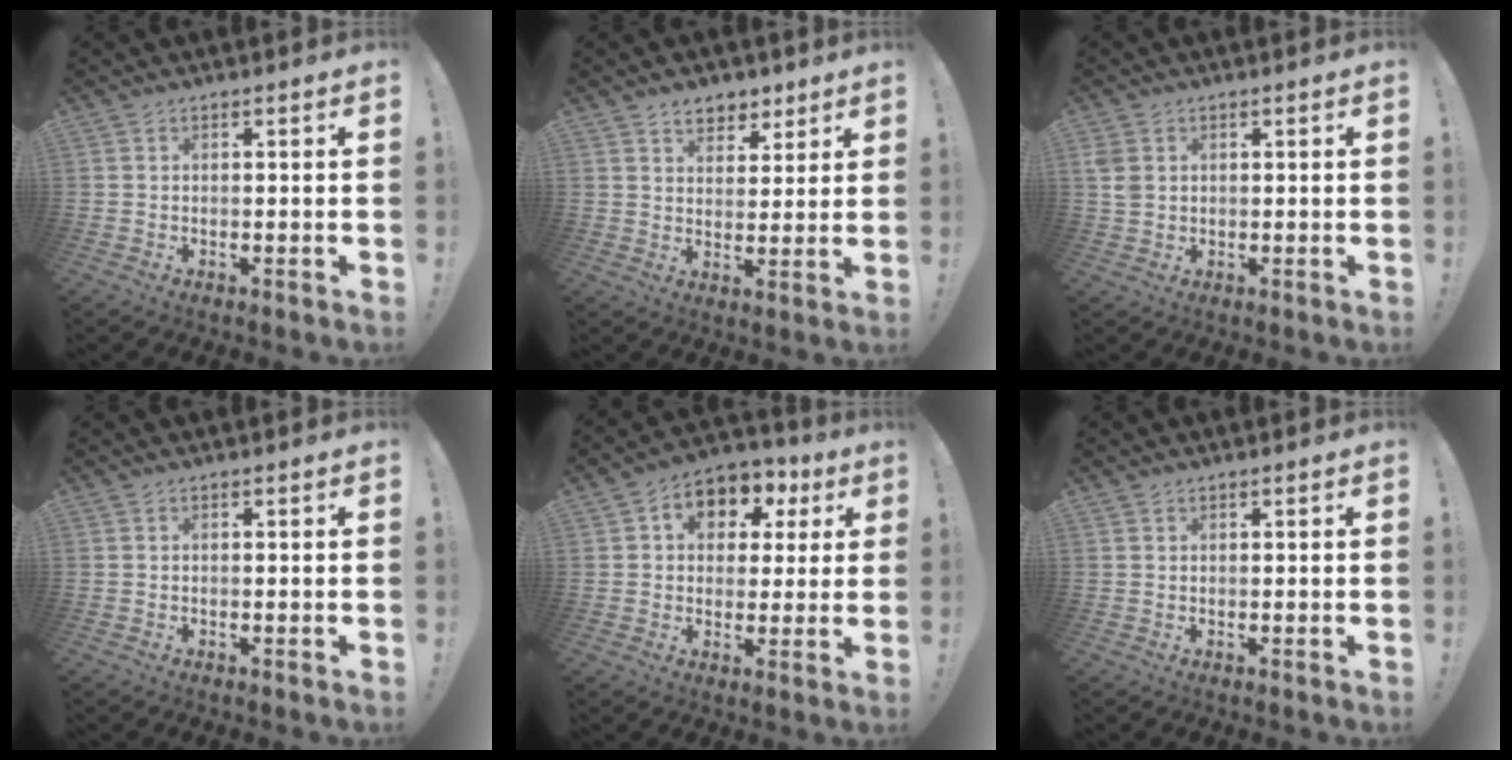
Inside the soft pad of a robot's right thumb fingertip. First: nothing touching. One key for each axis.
{"total": 7.1, "fx": 4.9, "fy": 4.9, "fz": 1.8, "tx": -0.010, "ty": -0.034, "tz": 0.091}
{"total": 4.0, "fx": 1.5, "fy": 3.0, "fz": 2.3, "tx": -0.036, "ty": -0.004, "tz": 0.027}
{"total": 0.0}
{"total": 8.8, "fx": 2.5, "fy": 7.4, "fz": 3.9, "tx": -0.059, "ty": -0.008, "tz": 0.052}
{"total": 0.5, "fx": 0.5, "fy": 0.3, "fz": 0.0, "tx": 0.007, "ty": -0.003, "tz": 0.008}